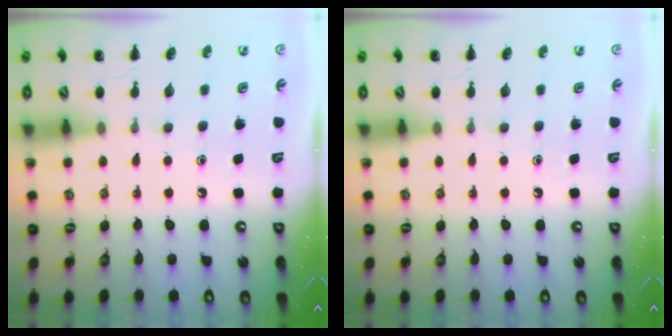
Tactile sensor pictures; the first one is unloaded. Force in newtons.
{"total": 0.0}